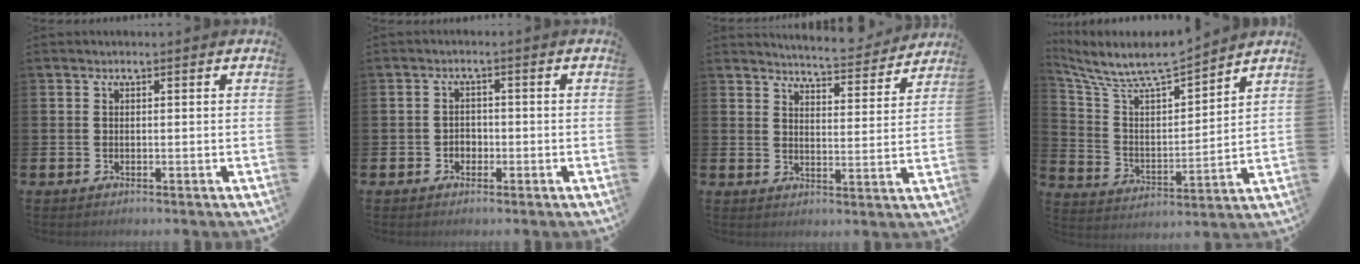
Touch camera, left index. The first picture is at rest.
{"total": 1.8, "force": [-0.8, 1.6, 0.6], "torque": [-0.009, 0.002, -0.020]}
{"total": 5.4, "force": [5.3, 0.2, 0.3], "torque": [-0.016, -0.044, 0.091]}
{"total": 8.7, "force": [8.2, 1.3, 2.6], "torque": [-0.096, -0.061, 0.142]}